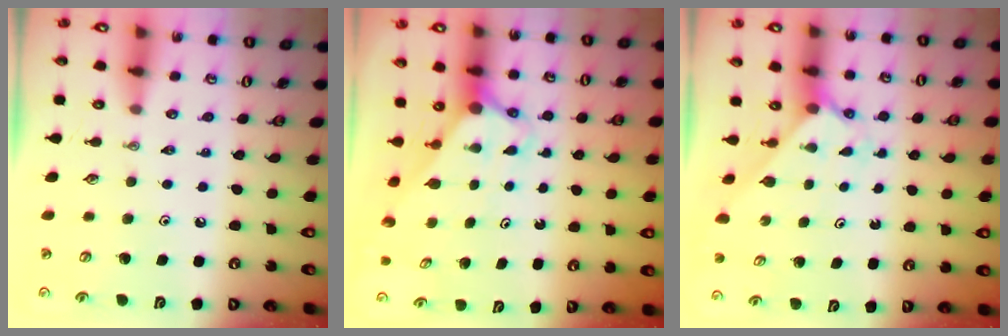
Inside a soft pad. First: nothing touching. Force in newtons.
{"total": 2.7, "press": 2.7, "slide": 0.0}
{"total": 2.2, "press": 2.2, "slide": 0.3}